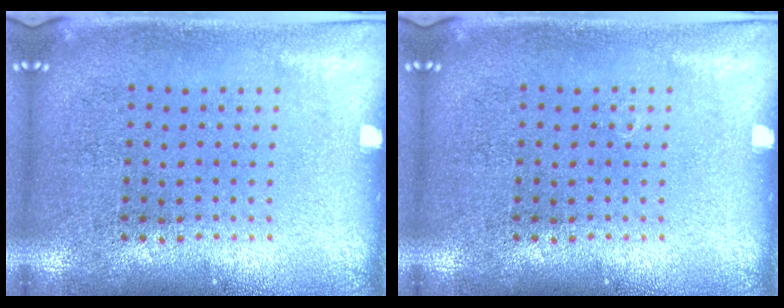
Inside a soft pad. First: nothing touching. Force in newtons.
{"total": 0.0}